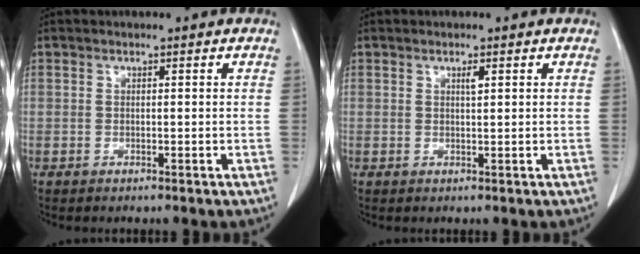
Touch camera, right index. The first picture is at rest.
{"total": 1.0, "force": [0.5, 0.1, 0.9], "torque": [-0.020, -0.002, 0.009]}